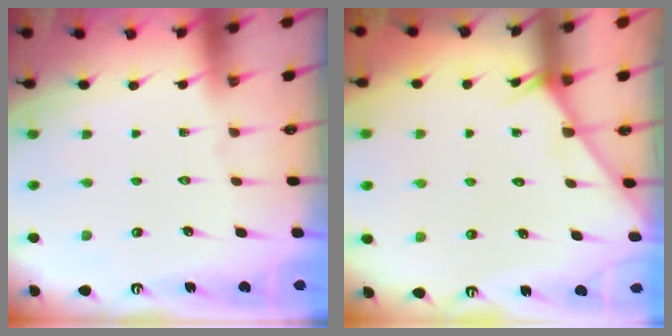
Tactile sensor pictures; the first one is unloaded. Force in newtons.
{"total": 4.5, "press": 4.5, "slide": 0.4}